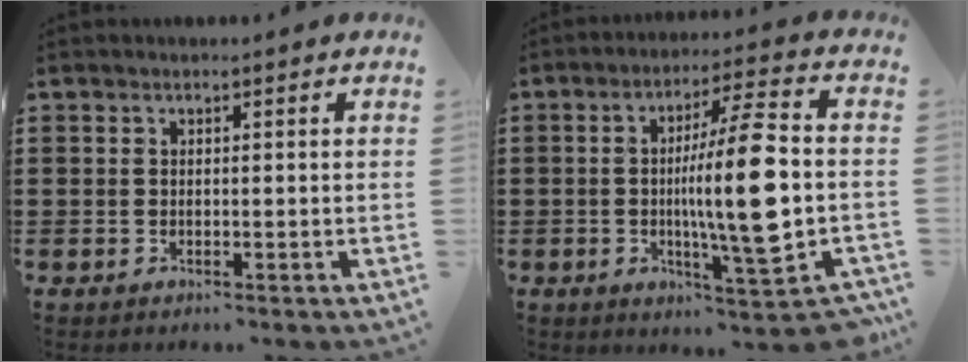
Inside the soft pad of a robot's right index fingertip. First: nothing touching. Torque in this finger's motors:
{"motor_torque": [2.14, 0.00, 0.74, 0.17]}